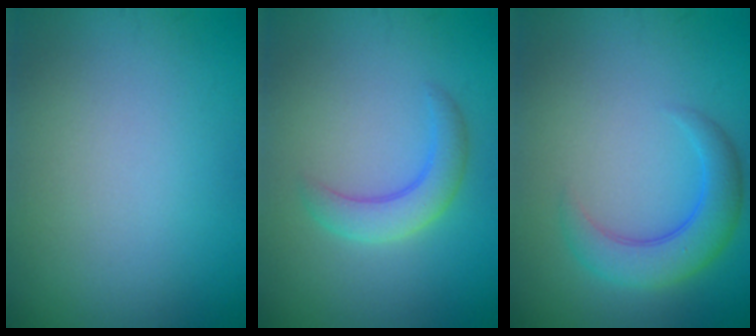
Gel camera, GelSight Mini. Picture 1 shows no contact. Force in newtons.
{"total": 3.2, "press": 3.2, "slide": 0.1}
{"total": 4.4, "press": 4.4, "slide": 0.1}